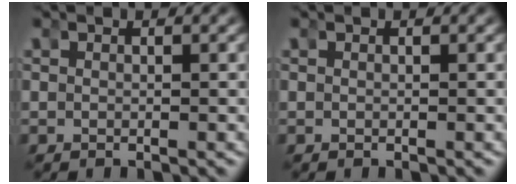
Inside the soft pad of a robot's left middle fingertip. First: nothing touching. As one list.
[{"total": 0.0}]